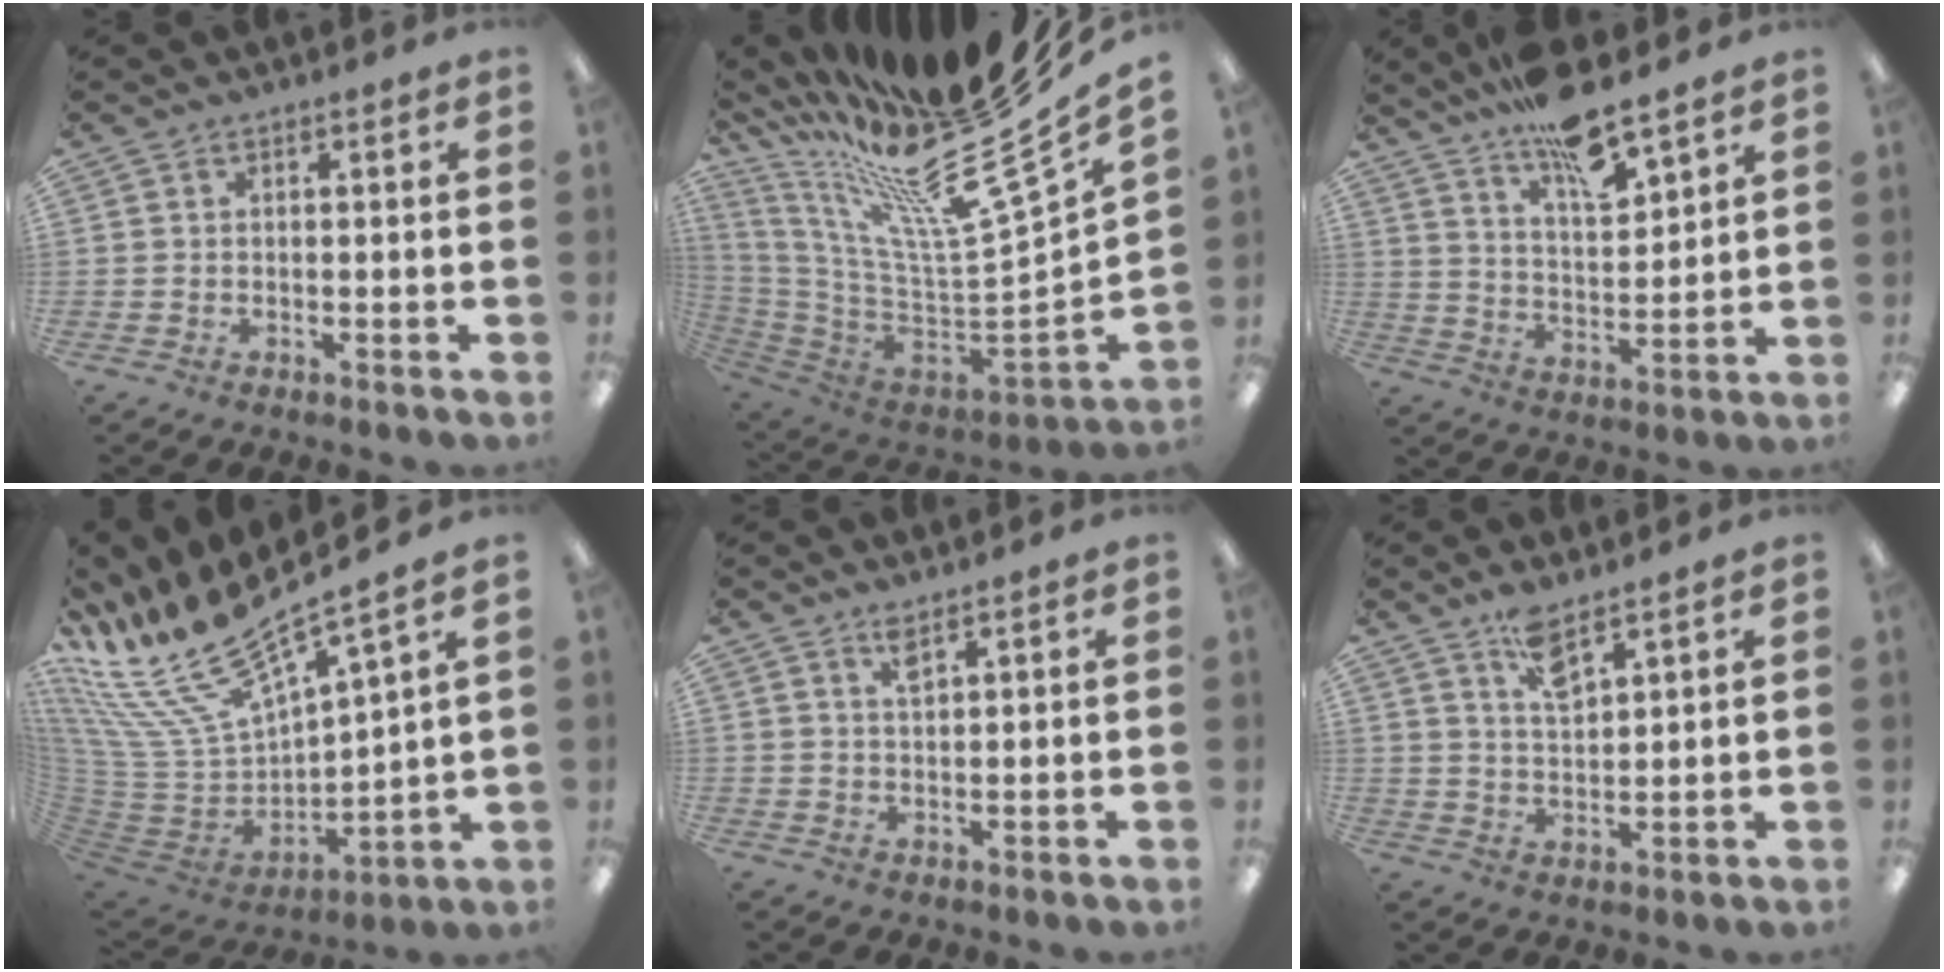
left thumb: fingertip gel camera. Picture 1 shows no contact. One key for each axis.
{"total": 23.6, "fx": 16.6, "fy": 3.5, "fz": 16.4, "tx": -0.234, "ty": -0.171, "tz": 0.268}
{"total": 12.2, "fx": 10.1, "fy": 3.0, "fz": 6.1, "tx": -0.099, "ty": -0.065, "tz": 0.177}
{"total": 20.7, "fx": 15.8, "fy": 6.8, "fz": 11.5, "tx": -0.237, "ty": -0.126, "tz": 0.278}
{"total": 2.5, "fx": 2.0, "fy": 0.3, "fz": 1.4, "tx": -0.025, "ty": -0.002, "tz": 0.034}
{"total": 6.4, "fx": 5.1, "fy": 1.8, "fz": 3.4, "tx": -0.055, "ty": -0.028, "tz": 0.088}